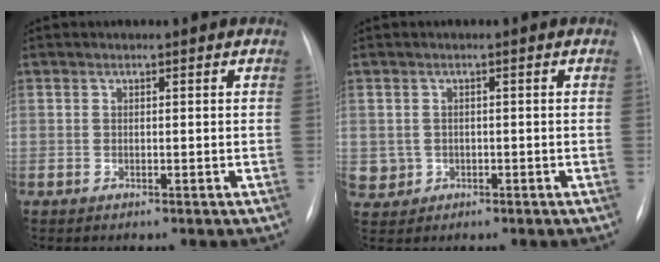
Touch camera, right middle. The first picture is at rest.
{"total": 2.8, "force": [-0.4, 2.7, 0.3], "torque": [0.001, 0.006, 0.002]}